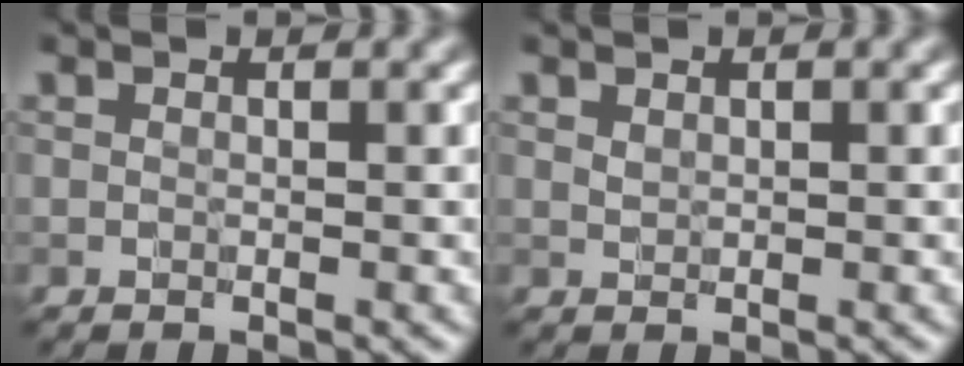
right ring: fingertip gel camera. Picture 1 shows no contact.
{"total": 0.5, "force": [0.5, 0.2, 0.2], "torque": [-0.006, 0.000, 0.012]}